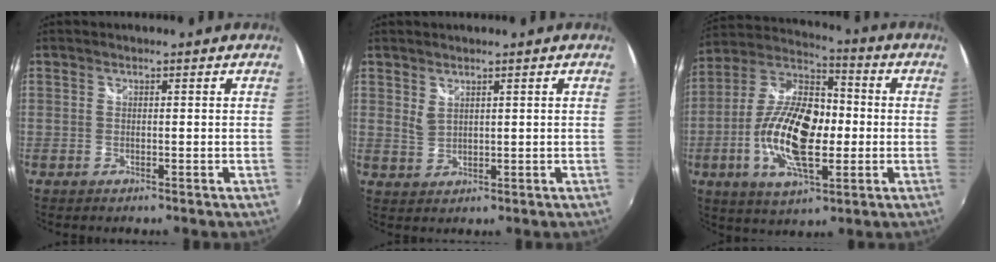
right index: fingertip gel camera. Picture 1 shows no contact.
{"total": 2.1, "force": [1.7, 0.8, 1.1], "torque": [-0.019, -0.003, 0.032]}
{"total": 18.1, "force": [-3.0, 8.2, 15.9], "torque": [-0.311, 0.000, -0.060]}